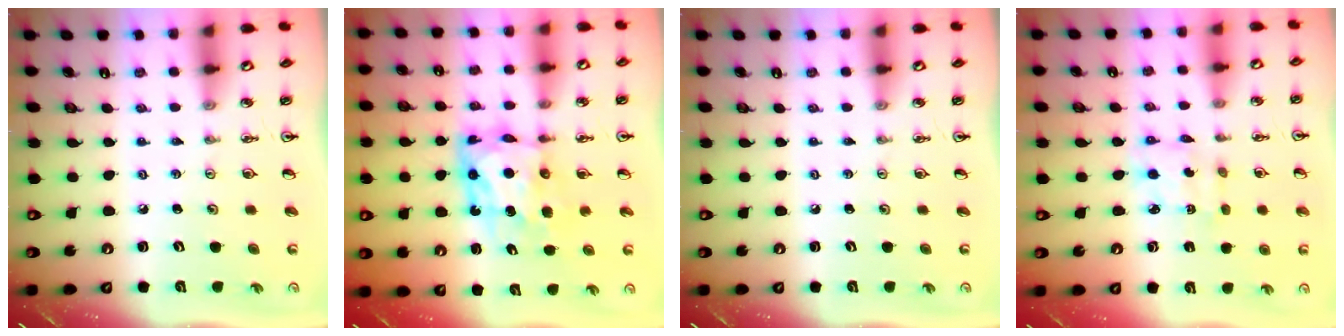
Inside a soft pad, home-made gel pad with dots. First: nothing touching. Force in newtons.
{"total": 9.2, "press": 9.1, "slide": 1.5}
{"total": 0.0}
{"total": 2.9, "press": 2.9, "slide": 0.2}